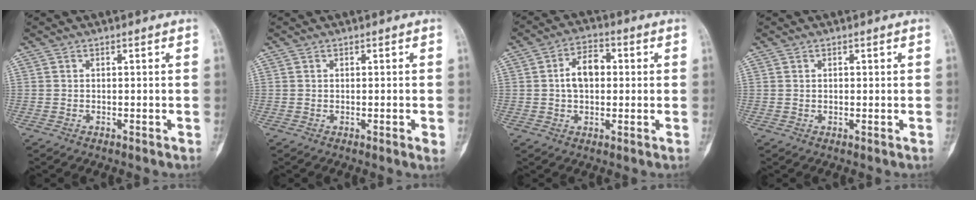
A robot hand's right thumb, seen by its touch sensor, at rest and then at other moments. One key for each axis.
{"total": 1.5, "fx": -0.2, "fy": 0.3, "fz": 1.5, "tx": -0.024, "ty": -0.003, "tz": -0.005}
{"total": 7.5, "fx": 0.6, "fy": 4.9, "fz": 5.6, "tx": -0.077, "ty": 0.021, "tz": 0.004}
{"total": 0.7, "fx": 0.1, "fy": 0.5, "fz": 0.5, "tx": -0.003, "ty": 0.007, "tz": 0.002}